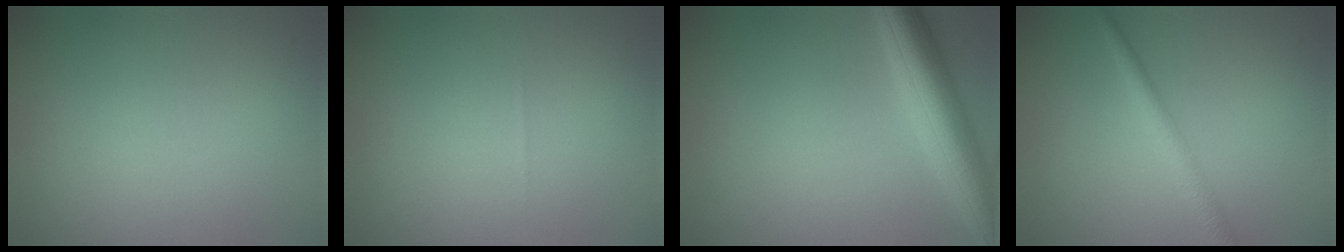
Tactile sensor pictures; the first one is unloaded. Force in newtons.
{"total": 0.0}
{"total": 6.1, "press": 6.1, "slide": 0.3}
{"total": 2.2, "press": 2.1, "slide": 0.1}